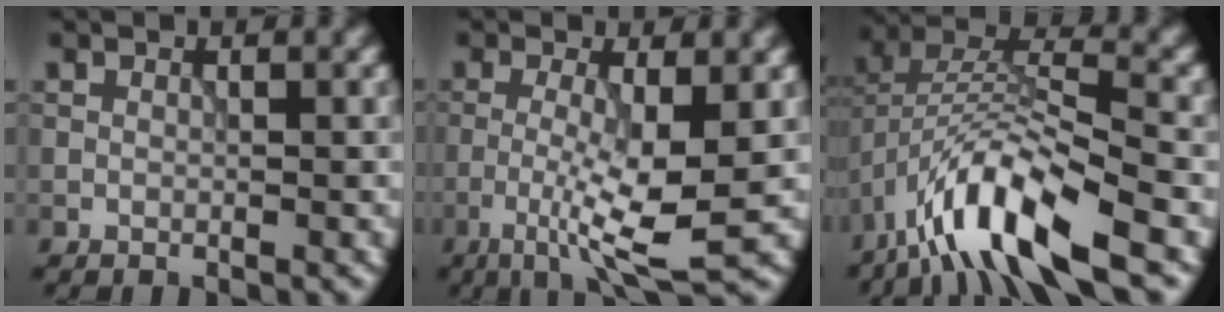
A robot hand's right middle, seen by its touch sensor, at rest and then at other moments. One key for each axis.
{"total": 6.2, "fx": -1.6, "fy": 1.0, "fz": 5.9, "tx": -0.111, "ty": -0.007, "tz": -0.029}
{"total": 10.4, "fx": -5.7, "fy": 3.1, "fz": 8.1, "tx": -0.145, "ty": 0.011, "tz": -0.111}